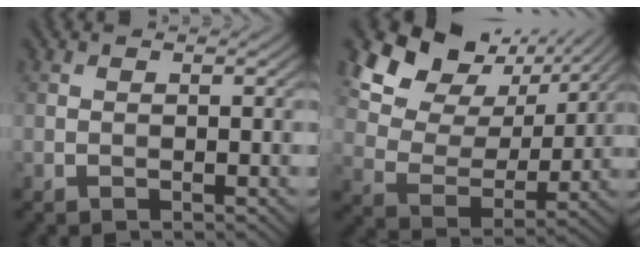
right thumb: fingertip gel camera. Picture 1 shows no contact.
{"total": 13.0, "force": [7.8, 7.9, 6.8], "torque": [-0.159, 0.018, 0.127]}